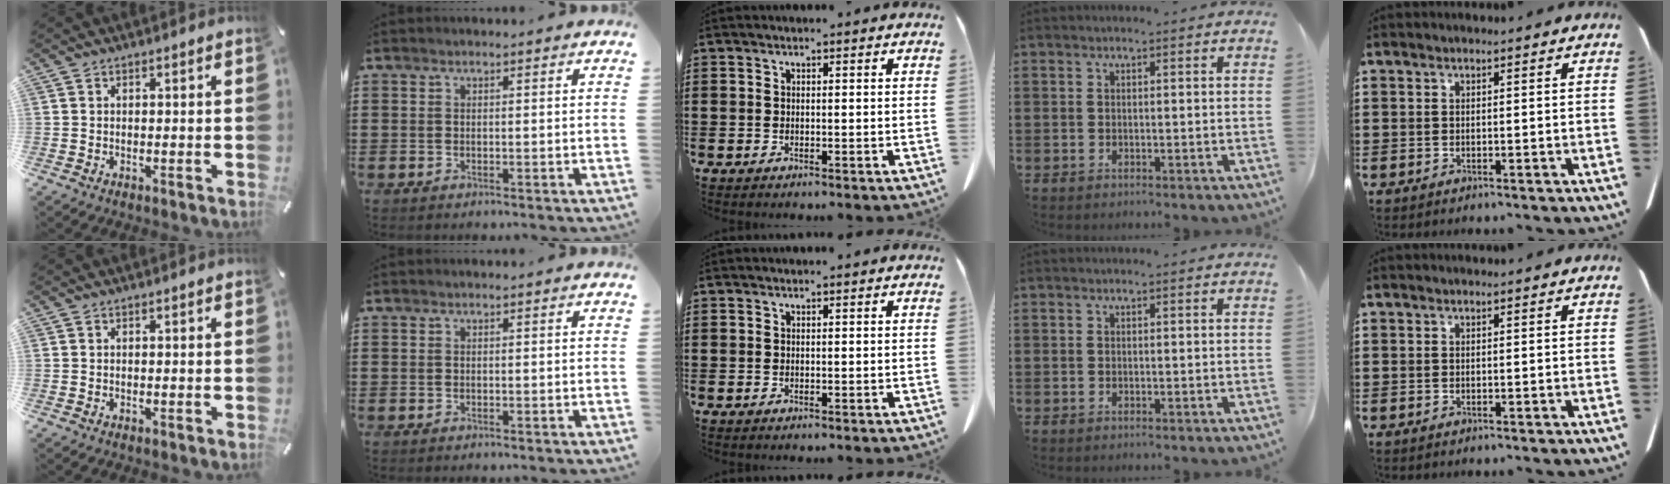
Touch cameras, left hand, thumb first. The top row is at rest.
{}